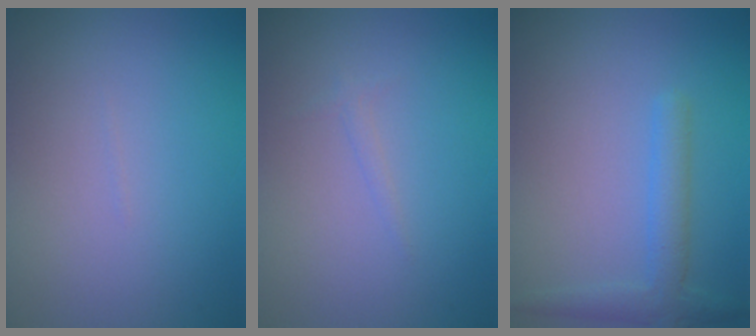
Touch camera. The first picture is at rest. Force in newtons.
{"total": 0.6, "press": 0.6, "slide": 0.0}
{"total": 1.7, "press": 1.7, "slide": 0.1}